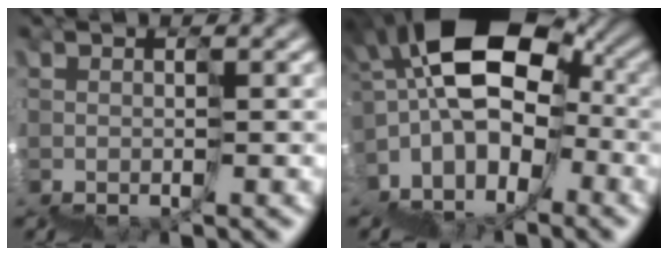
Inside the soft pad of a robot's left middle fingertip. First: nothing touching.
{"total": 8.8, "force": [-0.1, 5.9, 6.5], "torque": [-0.078, 0.030, -0.008]}